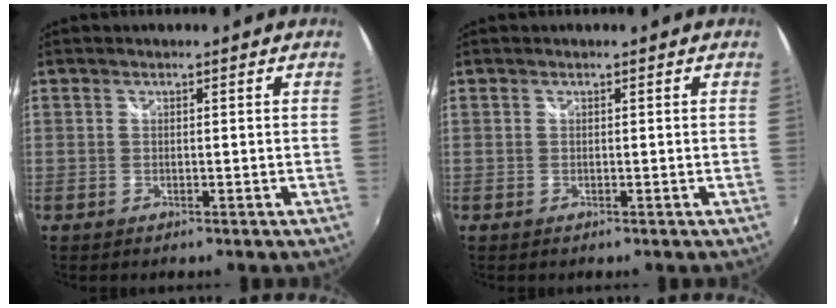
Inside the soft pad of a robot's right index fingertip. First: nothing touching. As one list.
[{"total": 0.0}]